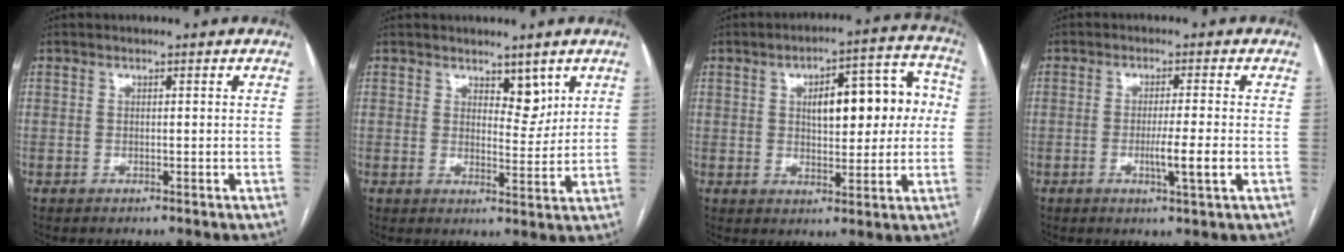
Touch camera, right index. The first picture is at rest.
{"total": 4.0, "force": [2.6, 1.9, 2.3], "torque": [-0.027, -0.008, 0.042]}
{"total": 12.3, "force": [1.6, 4.9, 11.2], "torque": [-0.144, 0.041, 0.028]}
{"total": 4.9, "force": [-1.3, -0.4, 4.7], "torque": [-0.082, -0.011, -0.021]}